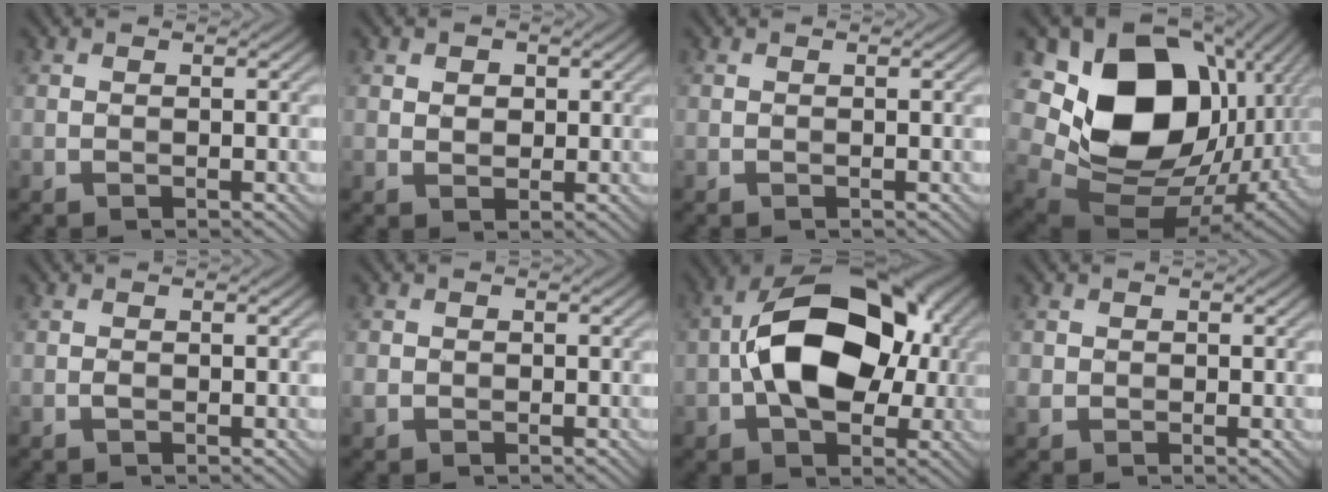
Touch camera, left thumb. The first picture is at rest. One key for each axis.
{"total": 2.2, "fx": 0.8, "fy": 1.7, "fz": 1.1, "tx": -0.028, "ty": -0.002, "tz": 0.007}
{"total": 0.0}
{"total": 18.5, "fx": 3.3, "fy": 13.8, "fz": 11.9, "tx": -0.250, "ty": -0.037, "tz": 0.089}
{"total": 0.6, "fx": -0.3, "fy": 0.3, "fz": 0.5, "tx": -0.012, "ty": 0.001, "tz": -0.008}
{"total": 1.5, "fx": -0.3, "fy": 1.4, "fz": 0.5, "tx": -0.018, "ty": -0.002, "tz": -0.008}
{"total": 15.1, "fx": -0.4, "fy": 9.5, "fz": 11.7, "tx": -0.187, "ty": 0.025, "tz": -0.015}
{"total": 1.4, "fx": 0.0, "fy": 1.3, "fz": 0.4, "tx": -0.016, "ty": -0.004, "tz": -0.001}